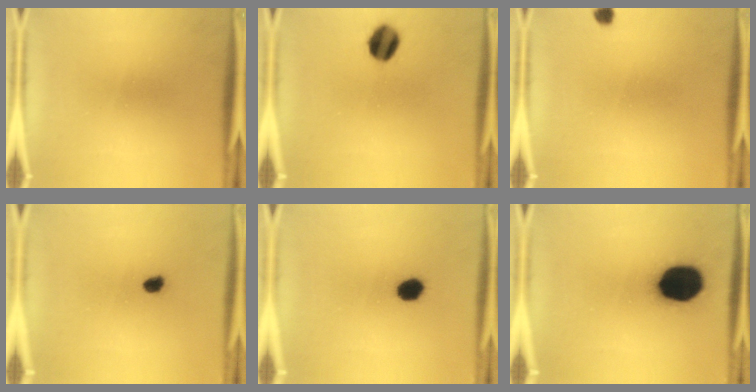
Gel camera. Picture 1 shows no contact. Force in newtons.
{"total": 7.8}
{"total": 1.4}
{"total": 3.0}
{"total": 4.4}
{"total": 18.3}